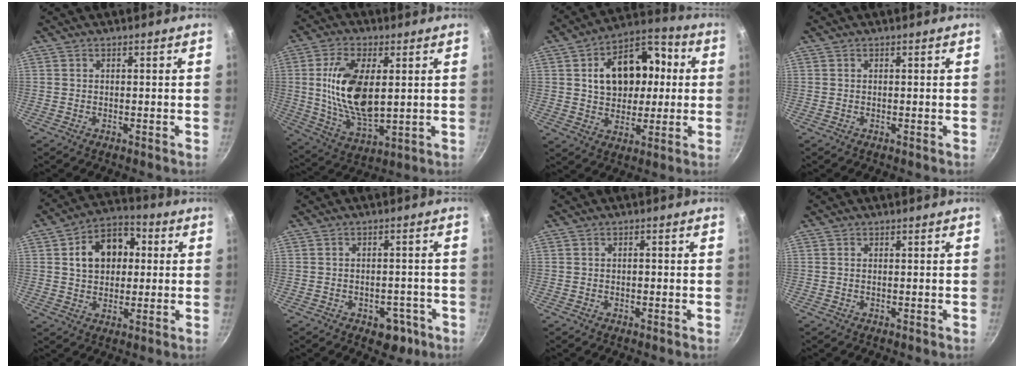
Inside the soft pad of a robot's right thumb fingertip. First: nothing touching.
{"total": 16.1, "force": [2.1, 7.8, 13.9], "torque": [-0.260, -0.018, 0.048]}
{"total": 16.8, "force": [2.9, 11.3, 12.1], "torque": [-0.145, 0.021, 0.043]}
{"total": 0.0}
{"total": 12.3, "force": [2.4, 8.7, 8.4], "torque": [-0.104, 0.012, 0.031]}
{"total": 5.0, "force": [-2.6, 3.3, 2.8], "torque": [-0.013, 0.020, -0.029]}
{"total": 0.9, "force": [0.0, 0.5, 0.7], "torque": [-0.010, 0.005, 0.001]}
{"total": 0.0}